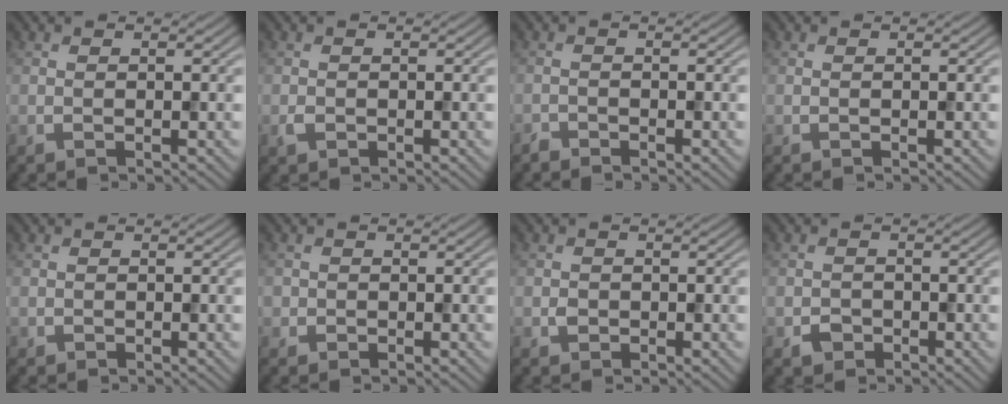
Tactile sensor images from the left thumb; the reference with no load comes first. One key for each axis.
{"total": 1.0, "fx": -0.4, "fy": 0.8, "fz": 0.5, "tx": -0.010, "ty": -0.005, "tz": -0.009}
{"total": 1.0, "fx": -1.0, "fy": 0.2, "fz": 0.1, "tx": 0.000, "ty": -0.001, "tz": -0.022}
{"total": 0.0}
{"total": 0.6, "fx": -0.1, "fy": 0.6, "fz": 0.0, "tx": 0.003, "ty": -0.005, "tz": -0.004}
{"total": 1.2, "fx": -0.2, "fy": 1.2, "fz": 0.1, "tx": 0.005, "ty": -0.004, "tz": -0.008}
{"total": 1.1, "fx": -0.3, "fy": 1.0, "fz": 0.3, "tx": -0.003, "ty": -0.004, "tz": -0.010}
{"total": 1.9, "fx": -1.1, "fy": 1.5, "fz": 0.5, "tx": -0.005, "ty": -0.004, "tz": -0.024}